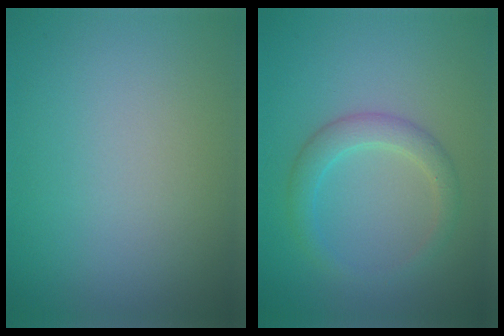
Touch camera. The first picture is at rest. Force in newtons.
{"total": 2.5, "press": 2.5, "slide": 0.1}